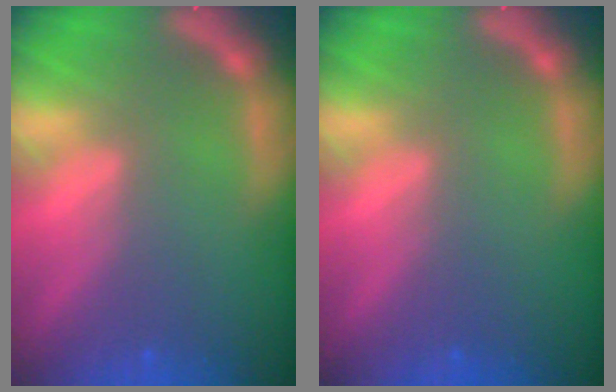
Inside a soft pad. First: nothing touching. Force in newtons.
{"total": 0.0}